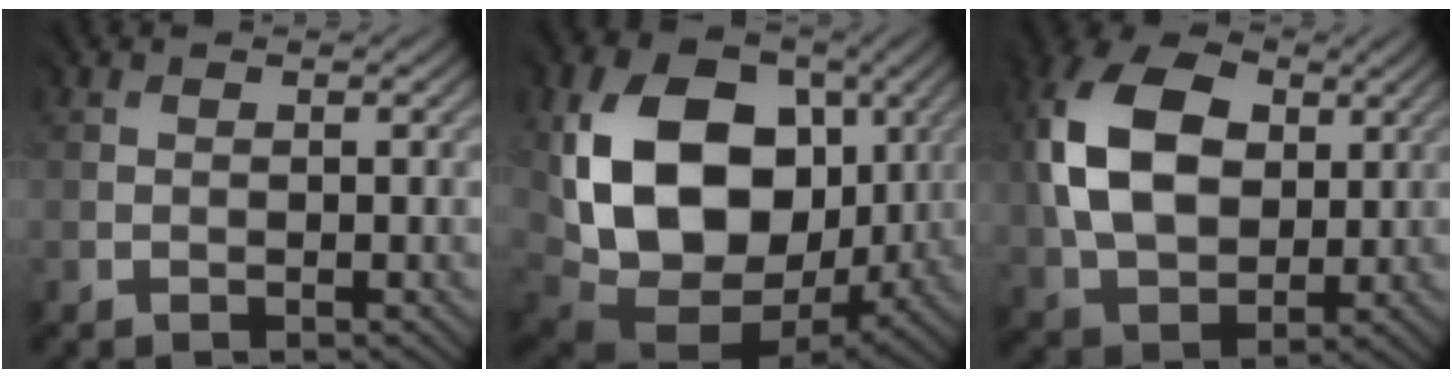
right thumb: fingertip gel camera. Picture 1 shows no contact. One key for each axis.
{"total": 16.7, "fx": 1.6, "fy": 12.3, "fz": 11.2, "tx": -0.243, "ty": -0.016, "tz": 0.036}
{"total": 13.4, "fx": 3.0, "fy": 9.3, "fz": 9.1, "tx": -0.220, "ty": 0.020, "tz": 0.053}